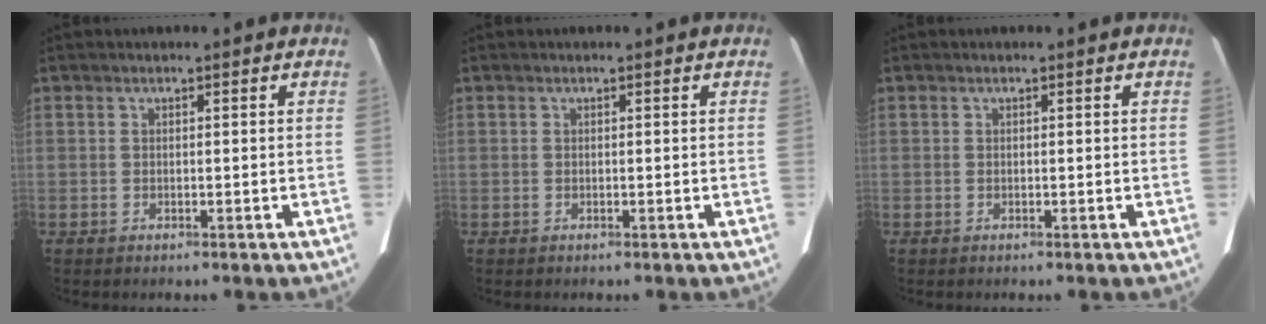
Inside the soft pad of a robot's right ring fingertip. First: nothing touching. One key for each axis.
{"total": 0.0}
{"total": 0.0}